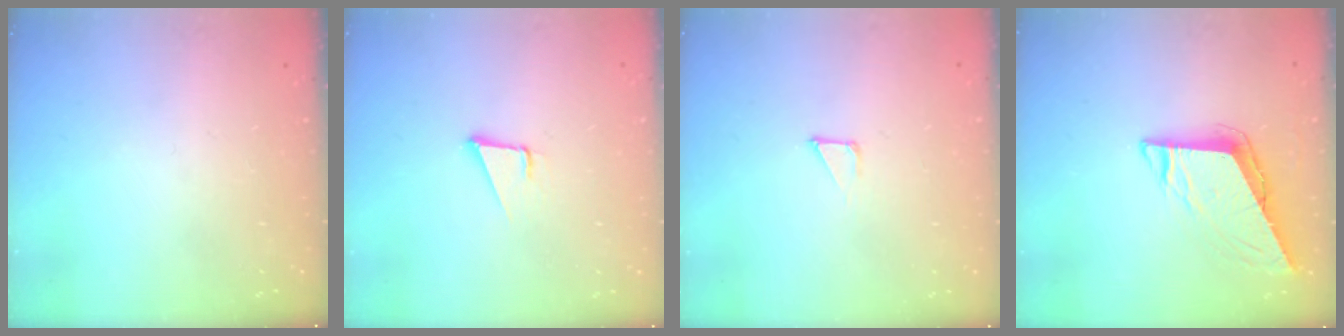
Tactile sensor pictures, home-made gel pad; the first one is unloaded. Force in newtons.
{"total": 3.4, "press": 2.4, "slide": 2.4}
{"total": 1.3, "press": 1.3, "slide": 0.0}
{"total": 7.7, "press": 7.7, "slide": 0.3}